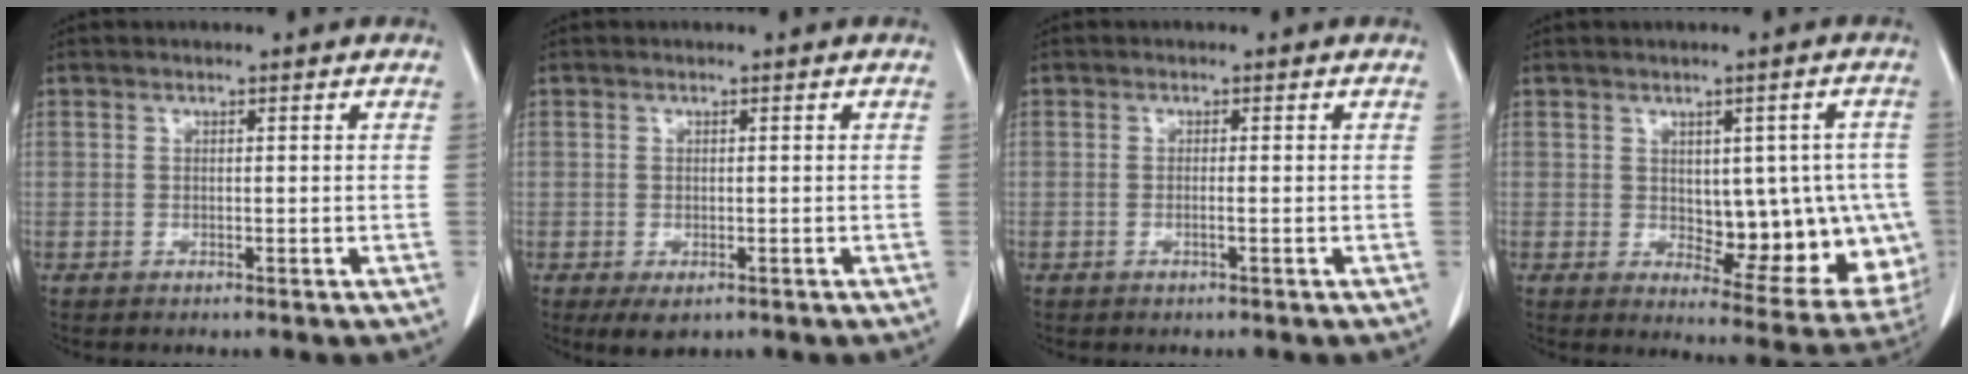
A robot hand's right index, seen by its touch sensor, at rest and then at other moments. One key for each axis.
{"total": 2.6, "fx": -1.2, "fy": 1.5, "fz": 1.7, "tx": -0.024, "ty": -0.005, "tz": -0.008}
{"total": 0.8, "fx": -0.3, "fy": -0.2, "fz": 0.7, "tx": -0.013, "ty": 0.001, "tz": -0.006}
{"total": 13.8, "fx": -0.9, "fy": 6.4, "fz": 12.2, "tx": -0.121, "ty": 0.011, "tz": 0.010}